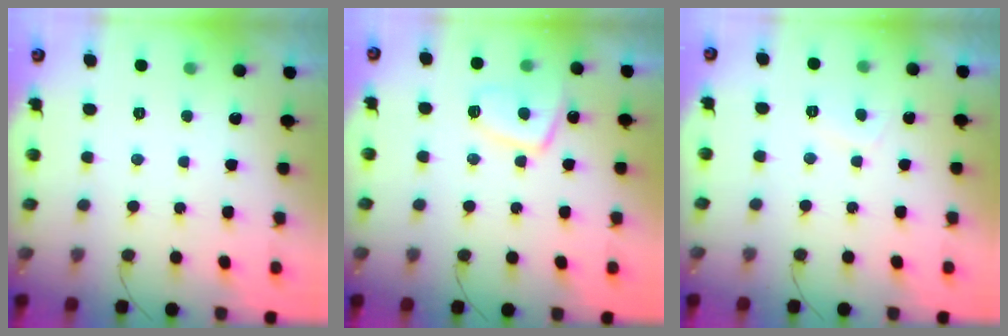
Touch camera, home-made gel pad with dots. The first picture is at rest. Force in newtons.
{"total": 9.3, "press": 9.2, "slide": 1.2}
{"total": 2.4, "press": 2.3, "slide": 0.5}